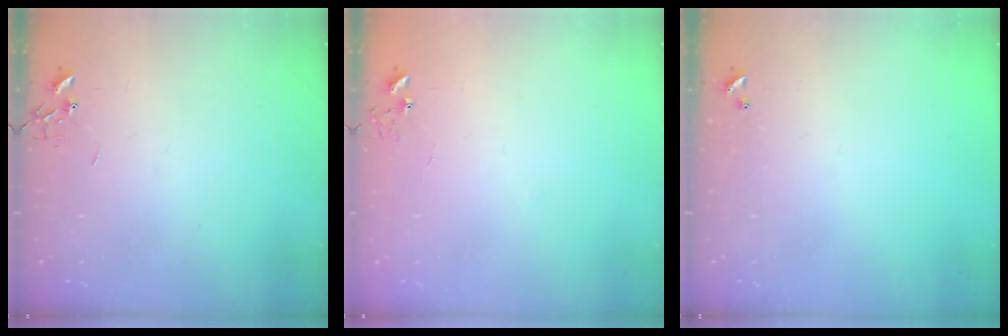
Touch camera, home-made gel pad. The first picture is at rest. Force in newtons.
{"total": 6.8, "press": 6.8, "slide": 0.6}
{"total": 0.0}